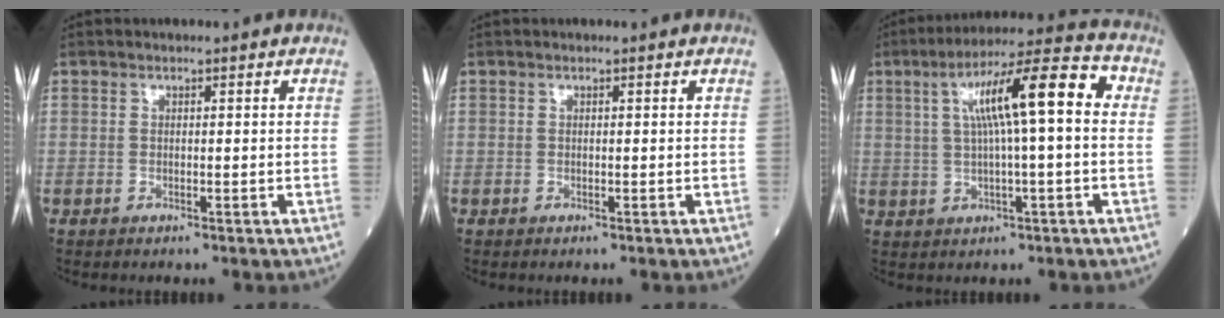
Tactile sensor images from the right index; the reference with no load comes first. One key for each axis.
{"total": 0.0}
{"total": 12.6, "fx": 2.1, "fy": 1.4, "fz": 12.3, "tx": -0.202, "ty": 0.035, "tz": 0.031}